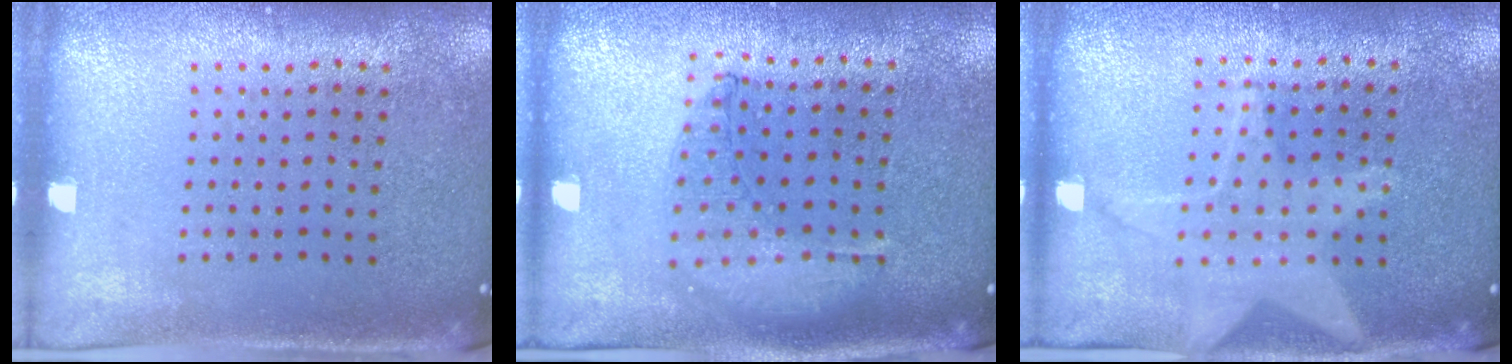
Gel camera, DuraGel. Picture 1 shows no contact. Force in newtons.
{"total": 1.0, "press": 1.0, "slide": 0.3}
{"total": 1.3, "press": 1.3, "slide": 0.3}